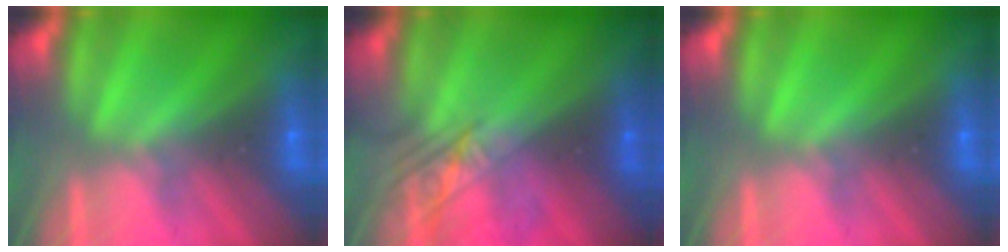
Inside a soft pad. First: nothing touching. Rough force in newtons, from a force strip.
{"total": 2.4}
{"total": 0.0}